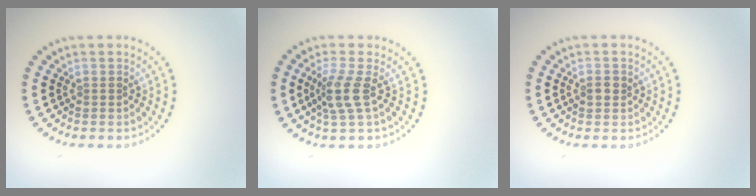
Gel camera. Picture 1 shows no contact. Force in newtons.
{"total": 2.6, "press": 2.0, "slide": 1.7}
{"total": 1.2, "press": 1.2, "slide": 0.1}